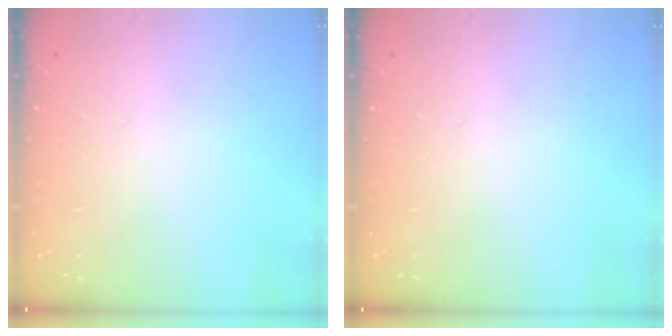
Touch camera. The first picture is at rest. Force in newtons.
{"total": 0.0}